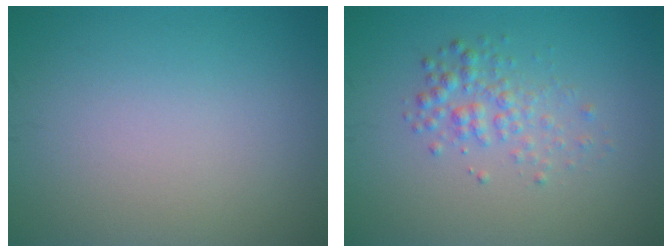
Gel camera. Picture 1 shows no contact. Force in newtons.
{"total": 2.3, "press": 2.3, "slide": 0.1}